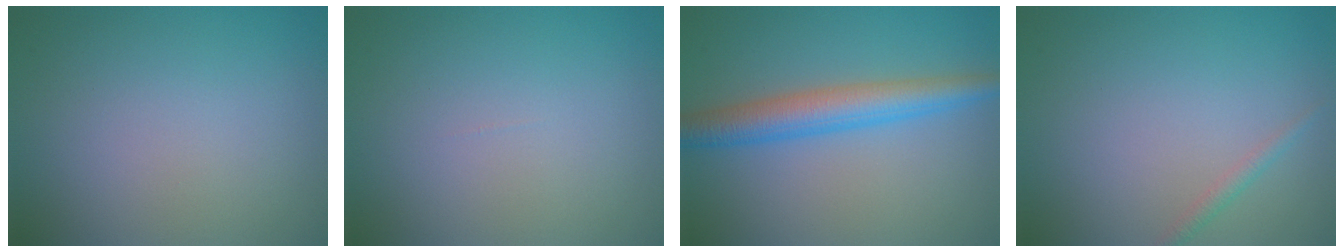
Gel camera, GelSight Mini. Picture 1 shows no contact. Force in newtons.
{"total": 0.0}
{"total": 4.6, "press": 4.5, "slide": 0.2}
{"total": 1.0, "press": 1.0, "slide": 0.0}